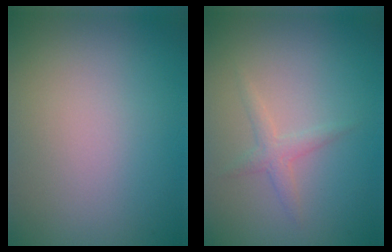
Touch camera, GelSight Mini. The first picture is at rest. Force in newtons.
{"total": 1.6, "press": 1.6, "slide": 0.0}